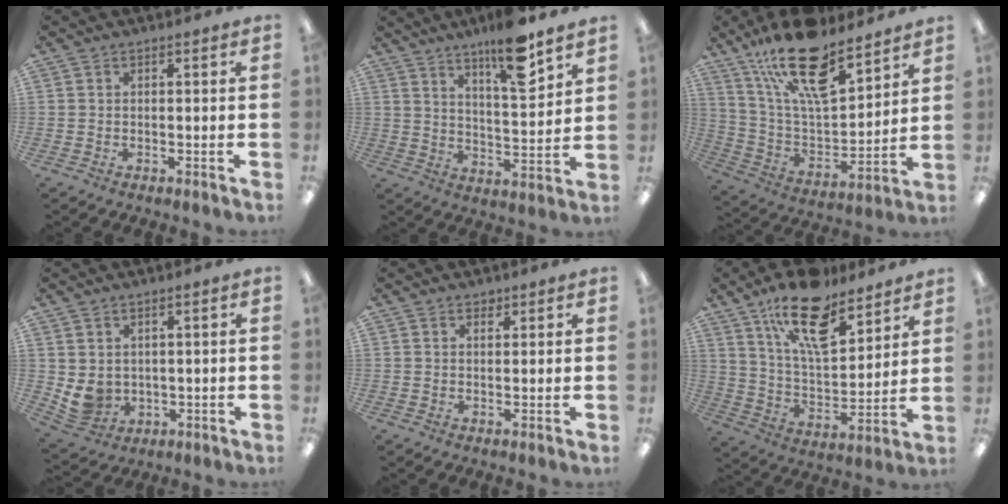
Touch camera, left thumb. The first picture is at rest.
{"total": 13.6, "force": [10.0, 3.0, 8.7], "torque": [-0.128, -0.059, 0.163]}
{"total": 22.1, "force": [15.4, 8.5, 13.4], "torque": [-0.234, -0.085, 0.269]}
{"total": 5.2, "force": [1.7, 4.5, 2.0], "torque": [-0.059, -0.013, 0.033]}
{"total": 1.4, "force": [1.2, 0.7, 0.3], "torque": [0.001, -0.004, 0.021]}
{"total": 18.5, "force": [12.6, 7.7, 11.1], "torque": [-0.188, -0.062, 0.217]}